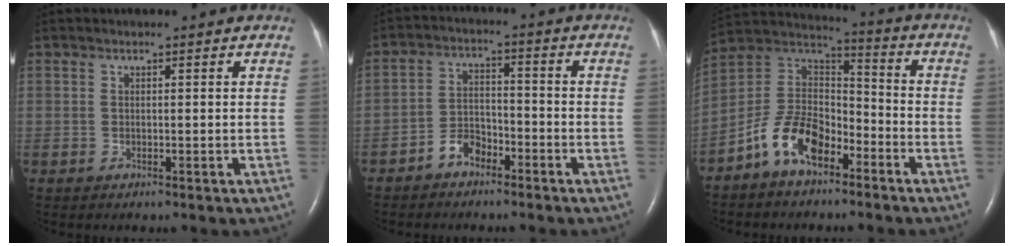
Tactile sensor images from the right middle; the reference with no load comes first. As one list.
[{"total": 4.5, "force": [-3.2, 2.5, 1.9], "torque": [-0.036, 0.011, -0.060]}, {"total": 11.2, "force": [-6.6, 5.8, 6.9], "torque": [-0.149, 0.021, -0.131]}]